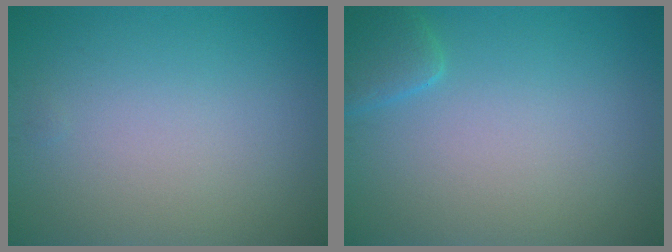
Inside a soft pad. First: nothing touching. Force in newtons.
{"total": 2.1, "press": 2.1, "slide": 0.2}